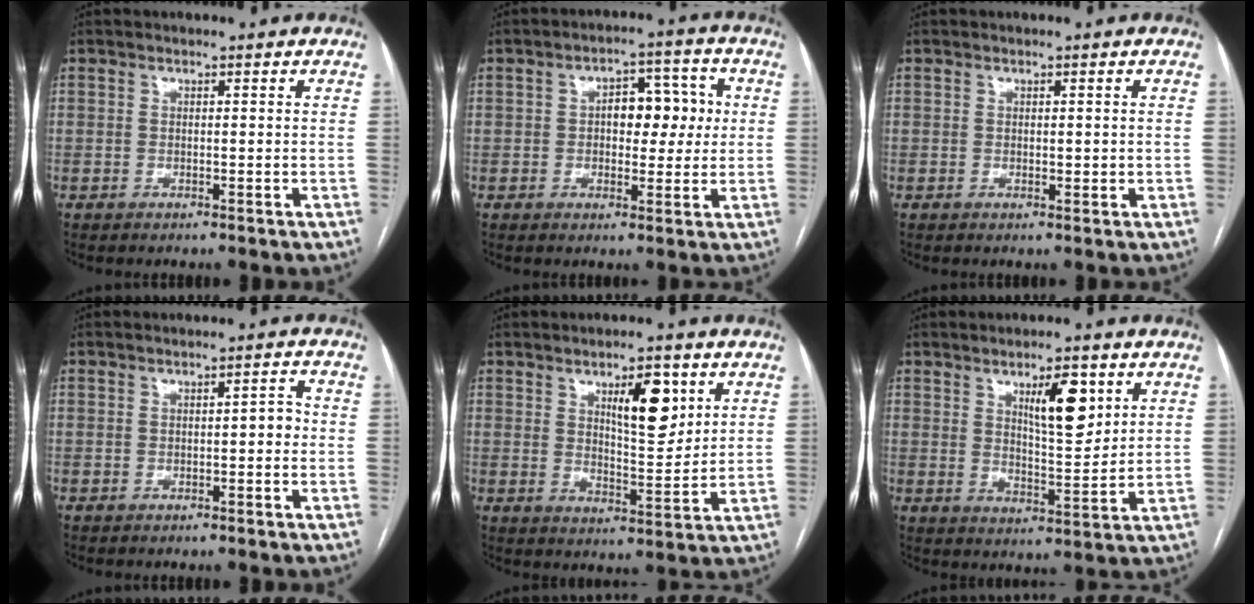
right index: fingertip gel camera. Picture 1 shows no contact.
{"total": 7.1, "force": [0.8, 3.9, 5.9], "torque": [-0.077, 0.025, 0.011]}
{"total": 1.2, "force": [0.2, 0.6, 1.0], "torque": [-0.012, -0.003, 0.004]}
{"total": 2.0, "force": [-0.2, 0.8, 1.9], "torque": [-0.022, 0.010, -0.004]}
{"total": 8.6, "force": [3.8, 2.6, 7.2], "torque": [-0.114, -0.002, 0.063]}
{"total": 8.3, "force": [3.9, 2.3, 7.0], "torque": [-0.115, -0.004, 0.065]}